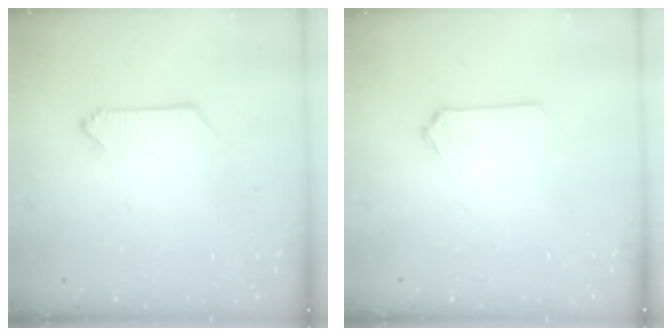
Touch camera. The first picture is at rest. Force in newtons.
{"total": 0.0}